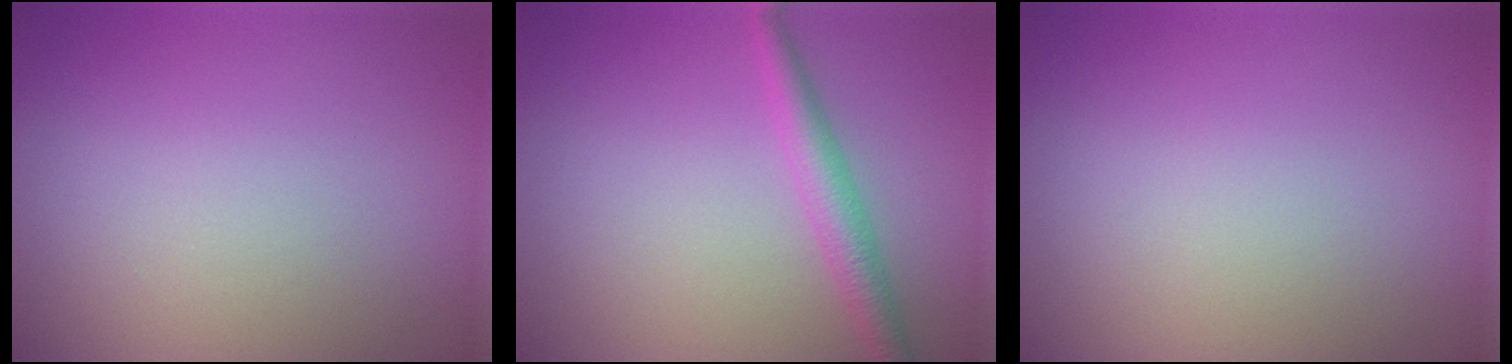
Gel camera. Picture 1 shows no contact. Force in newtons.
{"total": 2.6, "press": 2.6, "slide": 0.1}
{"total": 0.0}